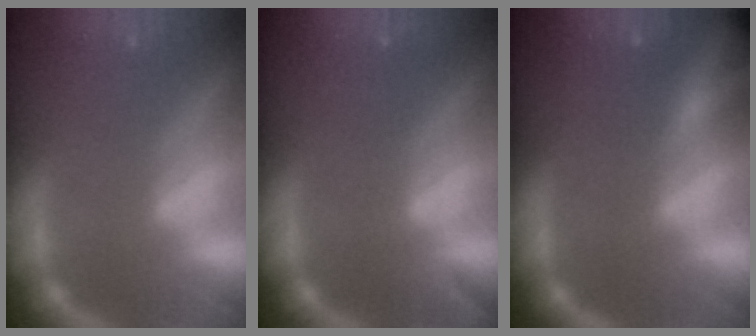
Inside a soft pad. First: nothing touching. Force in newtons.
{"total": 0.9}
{"total": 7.9}